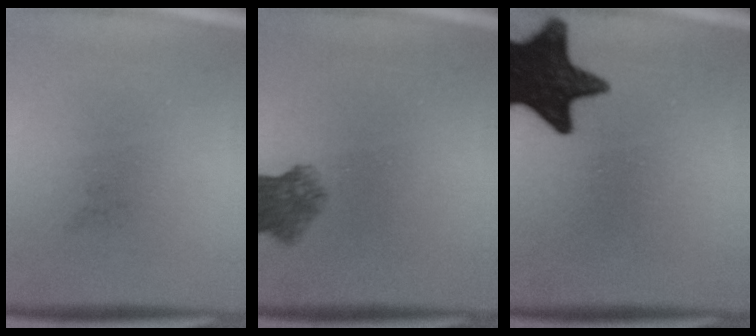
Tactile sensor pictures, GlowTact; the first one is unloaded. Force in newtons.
{"total": 5.5}
{"total": 17.6}